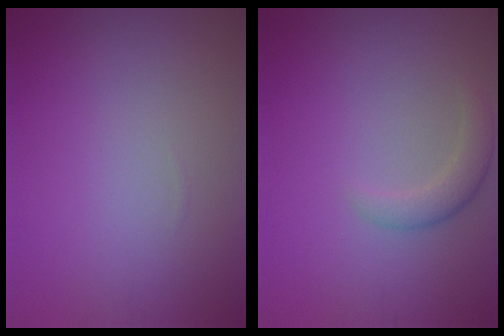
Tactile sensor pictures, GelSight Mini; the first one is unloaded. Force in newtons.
{"total": 2.1, "press": 2.1, "slide": 0.1}